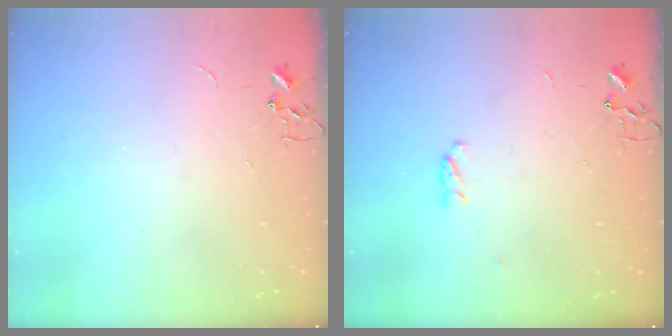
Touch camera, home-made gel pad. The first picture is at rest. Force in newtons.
{"total": 3.3, "press": 3.1, "slide": 1.1}